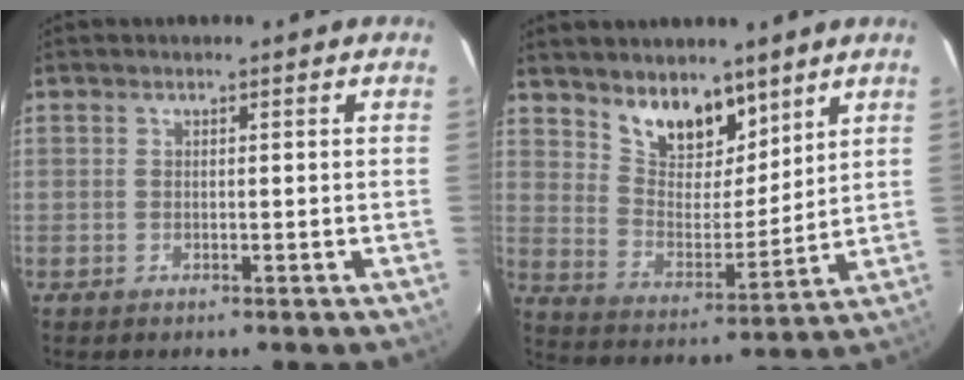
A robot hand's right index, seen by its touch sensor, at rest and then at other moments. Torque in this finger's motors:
{"motor_torque": [0.66, 0.66, 0.16, 0.07]}